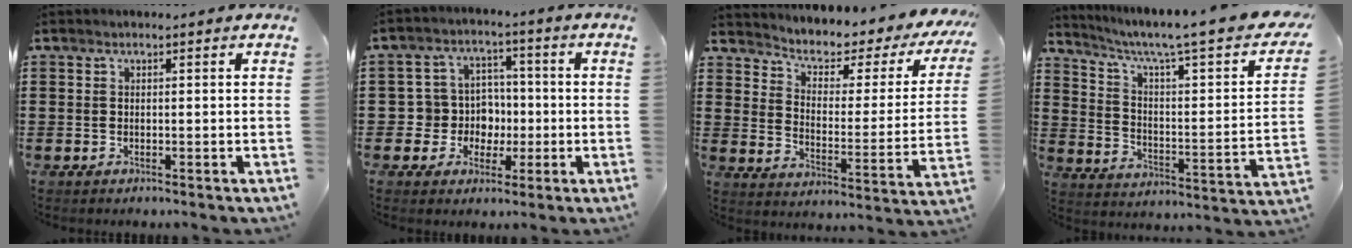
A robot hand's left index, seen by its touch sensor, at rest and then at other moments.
{"total": 6.6, "force": [-0.3, 6.4, 1.5], "torque": [-0.055, 0.012, 0.000]}
{"total": 3.4, "force": [2.2, 1.6, 2.1], "torque": [-0.057, -0.020, 0.026]}
{"total": 5.7, "force": [3.8, 0.4, 4.2], "torque": [-0.098, -0.037, 0.055]}